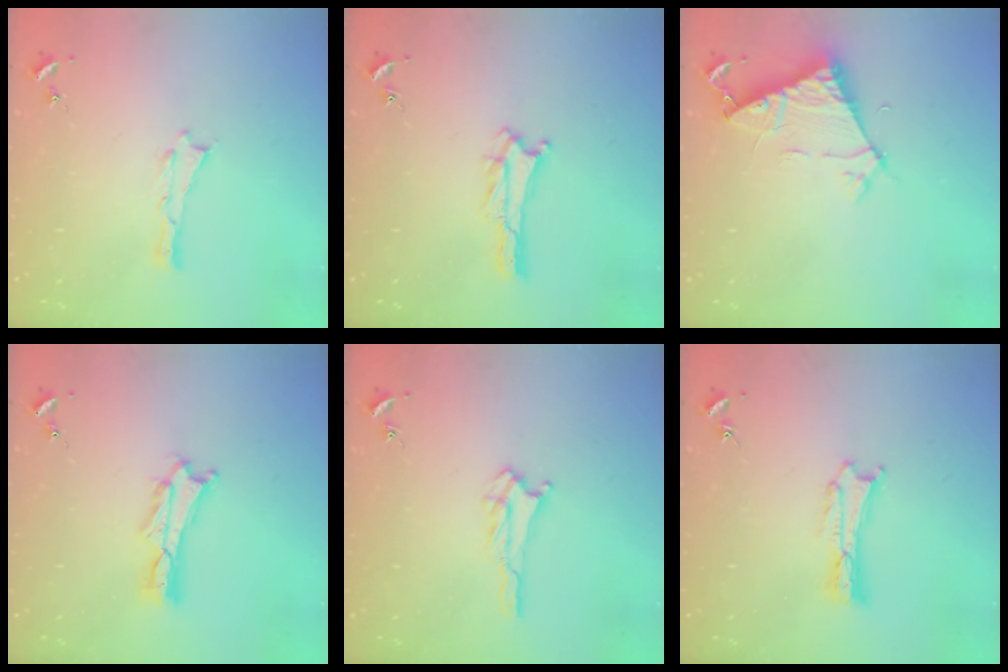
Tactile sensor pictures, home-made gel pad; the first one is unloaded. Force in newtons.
{"total": 1.3, "press": 1.3, "slide": 0.4}
{"total": 6.5, "press": 6.5, "slide": 0.5}
{"total": 2.0, "press": 2.0, "slide": 0.3}
{"total": 1.7, "press": 1.7, "slide": 0.2}
{"total": 0.5, "press": 0.5, "slide": 0.2}